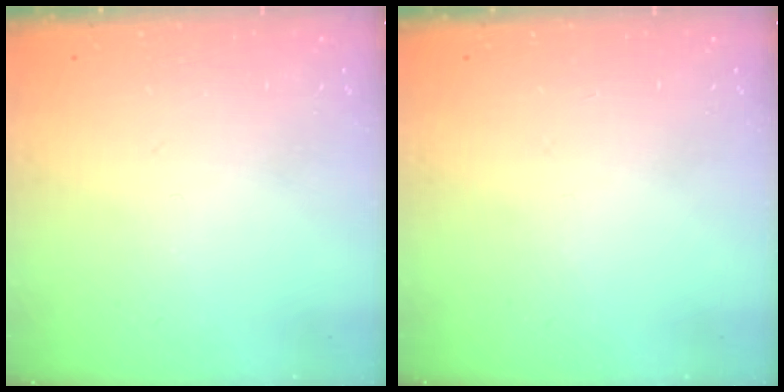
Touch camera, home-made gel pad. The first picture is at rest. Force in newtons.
{"total": 0.0}